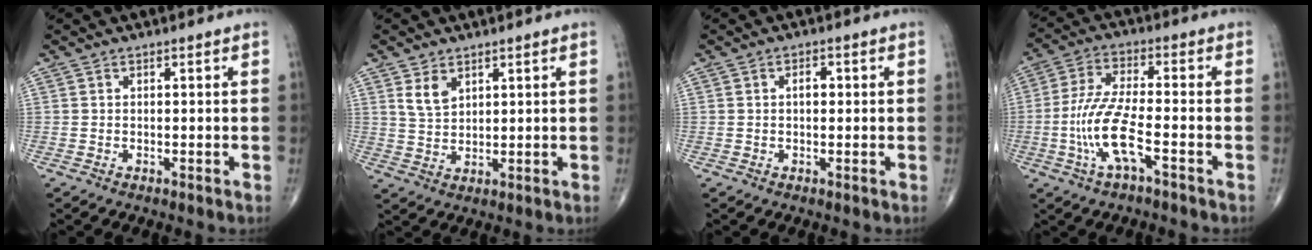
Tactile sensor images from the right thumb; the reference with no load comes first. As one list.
[{"total": 4.2, "force": [2.3, 2.5, 2.4], "torque": [-0.037, -0.015, 0.052]}, {"total": 2.0, "force": [0.2, 1.2, 1.6], "torque": [-0.024, 0.007, 0.002]}, {"total": 10.6, "force": [-3.5, 2.7, 9.6], "torque": [-0.216, 0.023, -0.068]}]